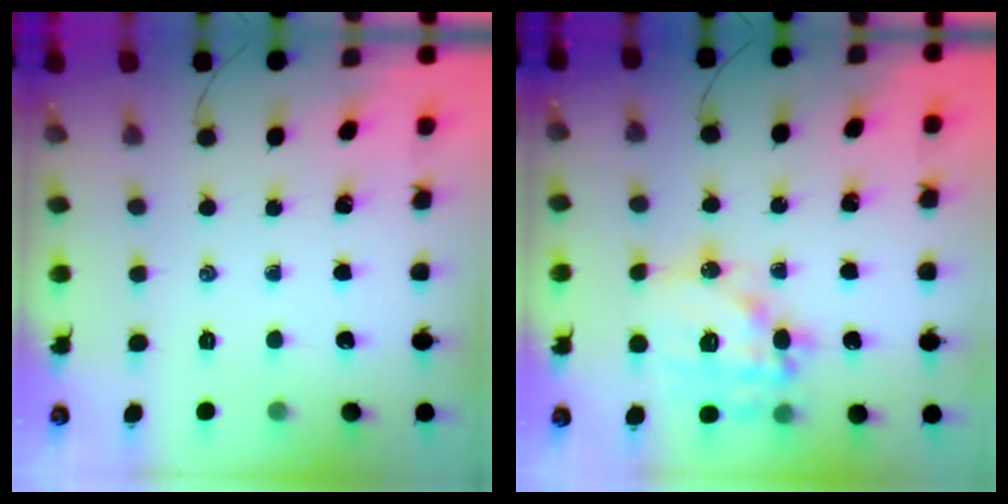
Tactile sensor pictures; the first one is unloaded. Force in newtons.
{"total": 17.3, "press": 16.9, "slide": 3.5}